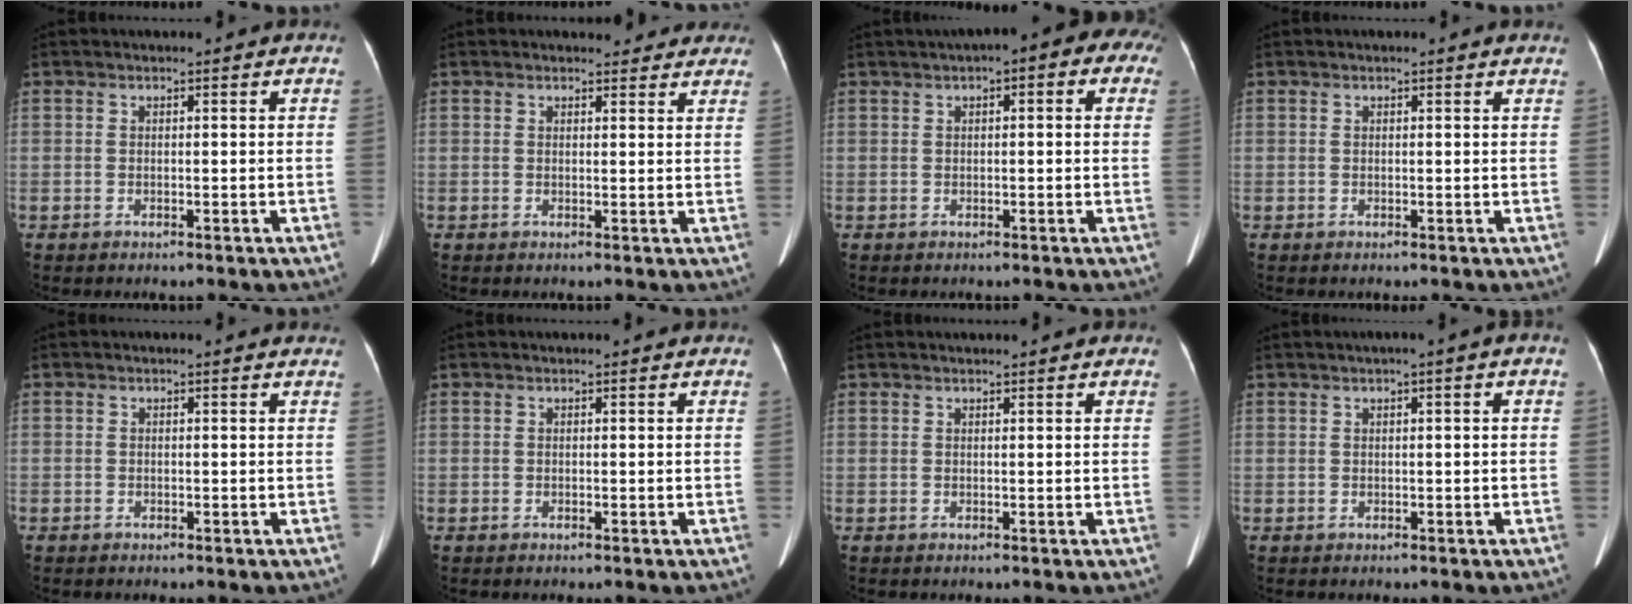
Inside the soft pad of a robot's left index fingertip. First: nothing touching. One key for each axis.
{"total": 5.4, "fx": 4.9, "fy": 1.9, "fz": 0.9, "tx": 0.005, "ty": 0.000, "tz": 0.043}
{"total": 8.2, "fx": 4.0, "fy": 3.1, "fz": 6.4, "tx": -0.072, "ty": 0.047, "tz": 0.044}
{"total": 1.8, "fx": 1.8, "fy": 0.1, "fz": 0.4, "tx": -0.013, "ty": 0.007, "tz": 0.014}
{"total": 0.6, "fx": -0.1, "fy": 0.6, "fz": 0.1, "tx": -0.003, "ty": 0.000, "tz": -0.009}
{"total": 0.6, "fx": -0.6, "fy": -0.1, "fz": -0.2, "tx": 0.005, "ty": -0.007, "tz": -0.006}
{"total": 1.6, "fx": 1.4, "fy": 0.2, "fz": 0.8, "tx": -0.009, "ty": 0.018, "tz": 0.018}
{"total": 1.5, "fx": -0.1, "fy": 0.1, "fz": 1.5, "tx": -0.021, "ty": 0.008, "tz": 0.000}